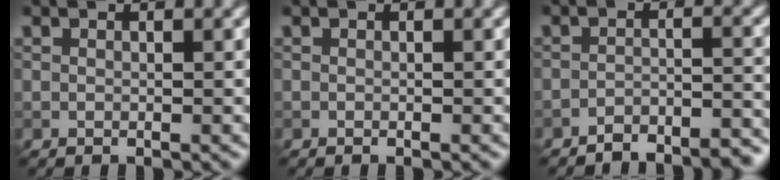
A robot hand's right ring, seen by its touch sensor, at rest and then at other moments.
{"total": 0.0}
{"total": 4.3, "force": [-4.0, 0.9, 1.3], "torque": [-0.019, -0.001, -0.060]}